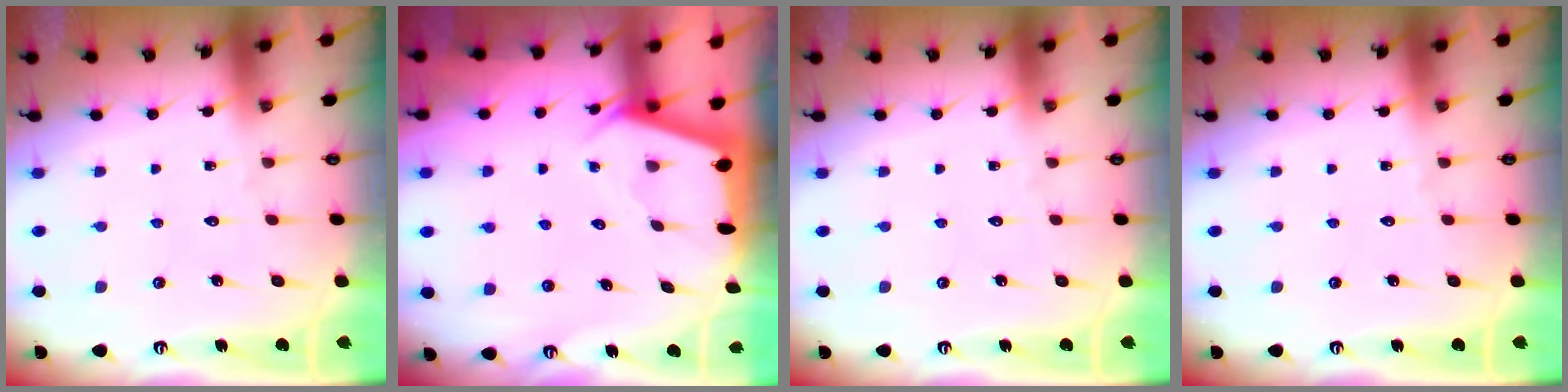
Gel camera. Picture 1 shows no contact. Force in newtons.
{"total": 2.4, "press": 2.4, "slide": 0.3}
{"total": 0.0}
{"total": 0.0}